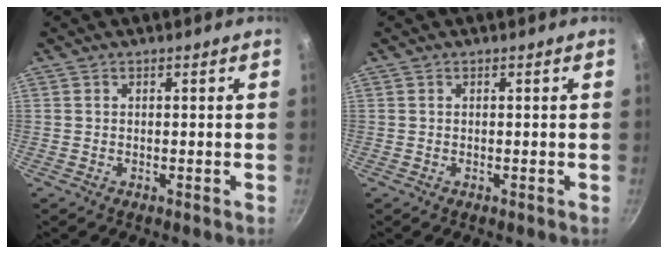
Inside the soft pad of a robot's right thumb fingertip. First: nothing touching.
{"total": 0.0}